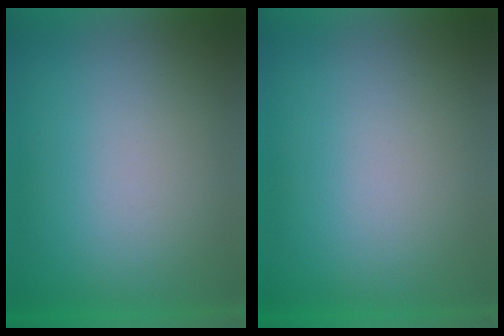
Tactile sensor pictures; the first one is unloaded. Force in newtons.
{"total": 3.0}